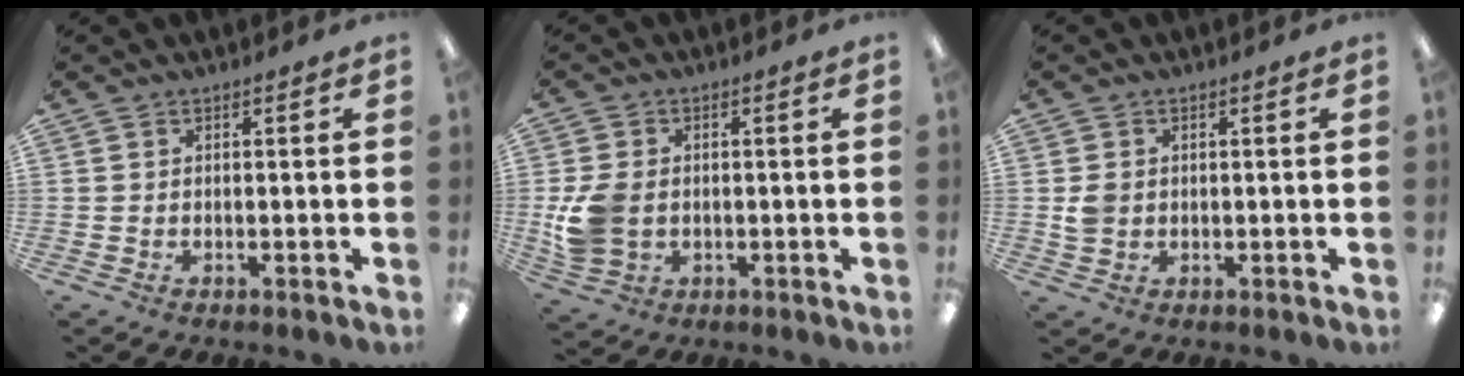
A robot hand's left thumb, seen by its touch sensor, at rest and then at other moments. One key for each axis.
{"total": 8.4, "fx": -0.8, "fy": 6.5, "fz": 5.3, "tx": -0.109, "ty": 0.009, "tz": -0.010}
{"total": 3.0, "fx": 0.2, "fy": 2.6, "fz": 1.5, "tx": -0.020, "ty": 0.002, "tz": 0.003}